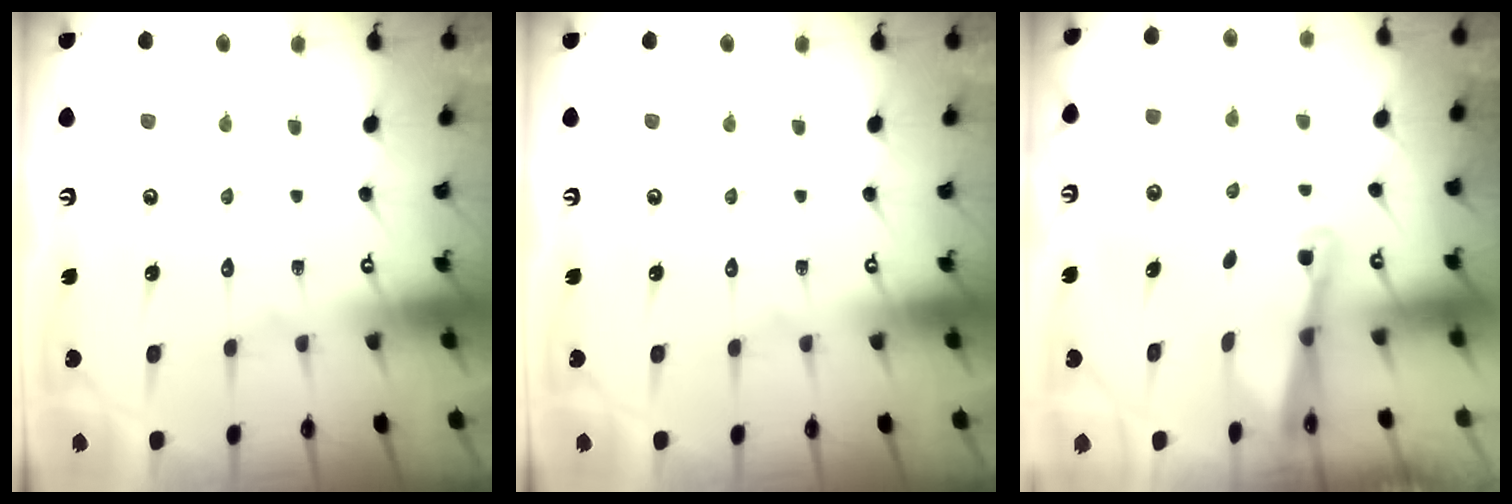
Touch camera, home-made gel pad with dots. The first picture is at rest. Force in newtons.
{"total": 0.0}
{"total": 2.1, "press": 2.1, "slide": 0.3}